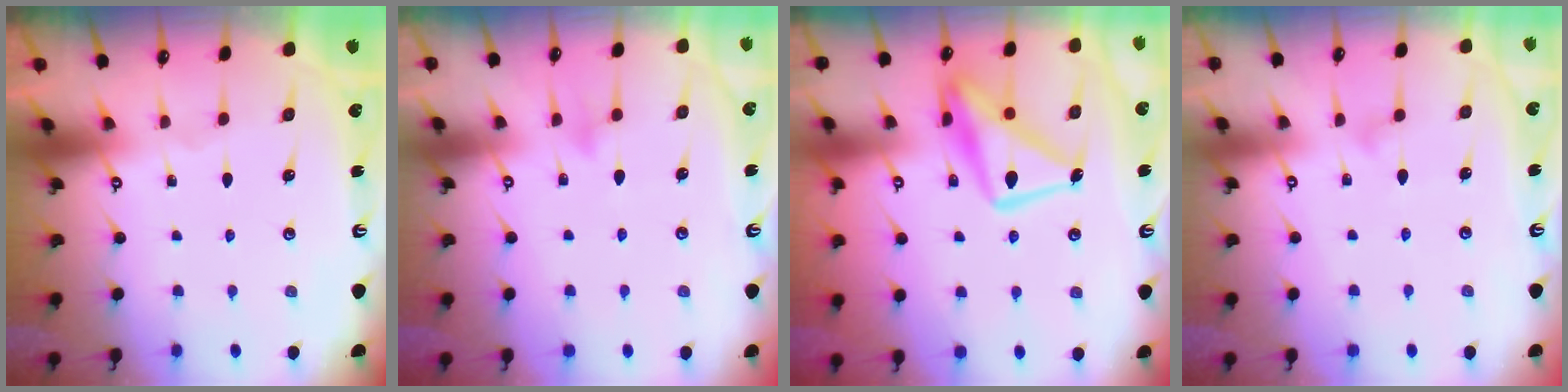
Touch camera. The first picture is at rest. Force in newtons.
{"total": 6.5, "press": 6.5, "slide": 0.6}
{"total": 15.0, "press": 14.9, "slide": 1.5}
{"total": 6.8, "press": 6.7, "slide": 0.4}